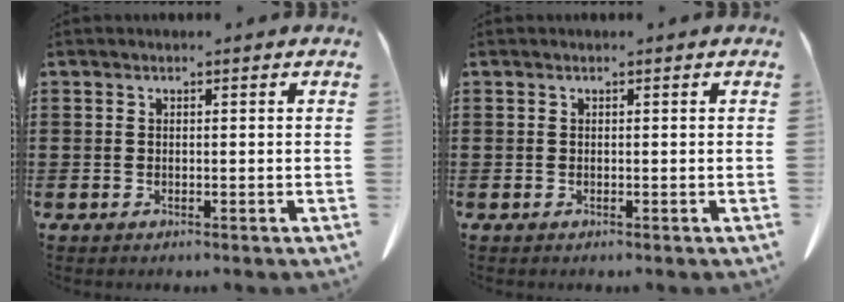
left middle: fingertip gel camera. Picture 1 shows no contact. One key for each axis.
{"total": 0.0}